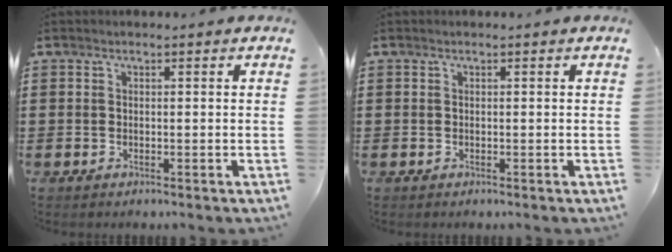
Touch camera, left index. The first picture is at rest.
{"total": 0.0}